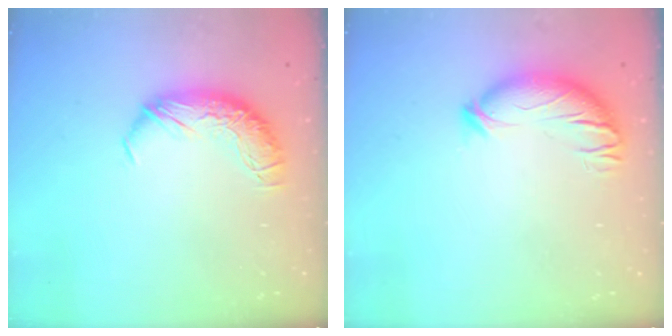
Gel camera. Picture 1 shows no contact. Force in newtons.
{"total": 3.5, "press": 3.3, "slide": 1.3}